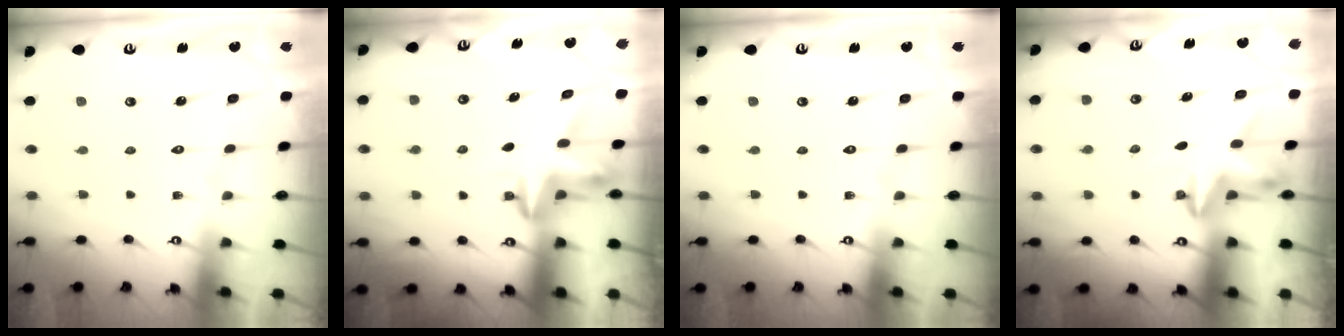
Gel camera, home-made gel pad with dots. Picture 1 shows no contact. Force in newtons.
{"total": 3.6, "press": 3.6, "slide": 0.2}
{"total": 0.0}
{"total": 3.3, "press": 3.3, "slide": 0.2}